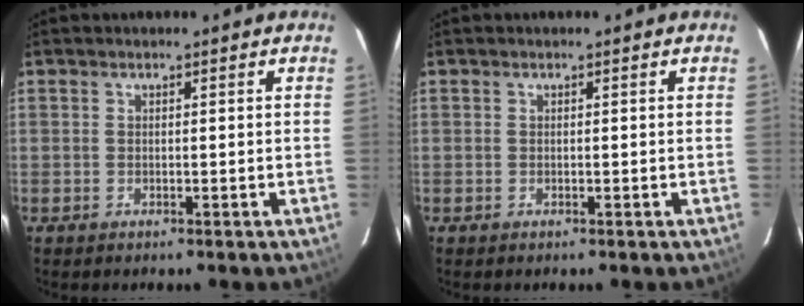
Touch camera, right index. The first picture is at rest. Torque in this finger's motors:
{"motor_torque": [-0.05, -0.05, 0.03, 0.01]}